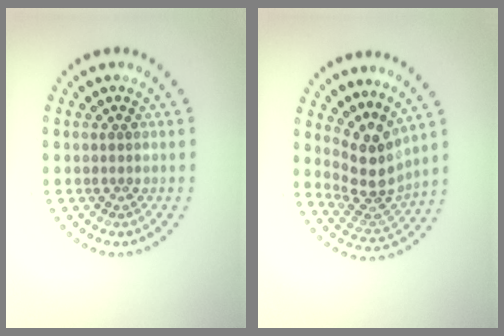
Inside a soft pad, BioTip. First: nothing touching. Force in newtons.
{"total": 4.0, "press": 3.1, "slide": 2.5}